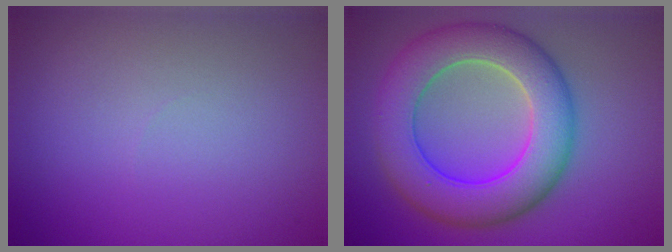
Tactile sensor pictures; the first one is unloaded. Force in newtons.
{"total": 9.0, "press": 9.0, "slide": 0.7}